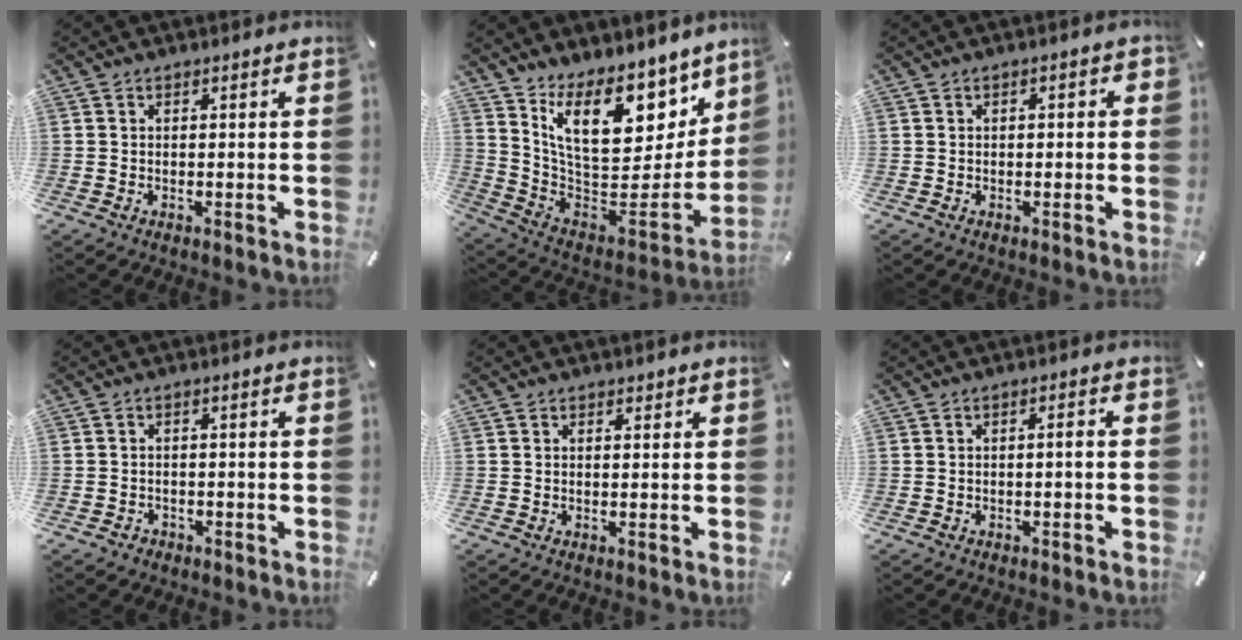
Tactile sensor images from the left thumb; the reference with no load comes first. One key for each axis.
{"total": 18.7, "fx": 11.7, "fy": 10.3, "fz": 10.3, "tx": -0.151, "ty": -0.102, "tz": 0.211}
{"total": 1.3, "fx": -0.3, "fy": 0.7, "fz": 1.0, "tx": -0.017, "ty": 0.004, "tz": -0.007}
{"total": 1.6, "fx": -1.1, "fy": 1.1, "fz": 0.1, "tx": -0.005, "ty": 0.005, "tz": -0.026}
{"total": 0.7, "fx": 0.5, "fy": 0.6, "fz": 0.1, "tx": 0.005, "ty": -0.002, "tz": 0.007}
{"total": 1.6, "fx": -0.4, "fy": 0.1, "fz": 1.5, "tx": -0.027, "ty": 0.000, "tz": -0.007}